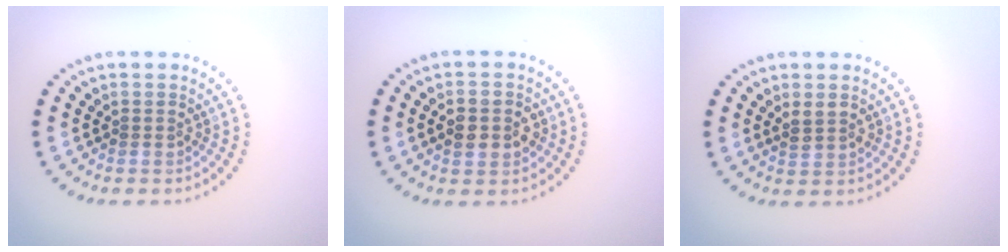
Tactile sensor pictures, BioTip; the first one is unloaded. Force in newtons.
{"total": 2.7, "press": 2.7, "slide": 0.1}
{"total": 1.3, "press": 1.2, "slide": 0.5}